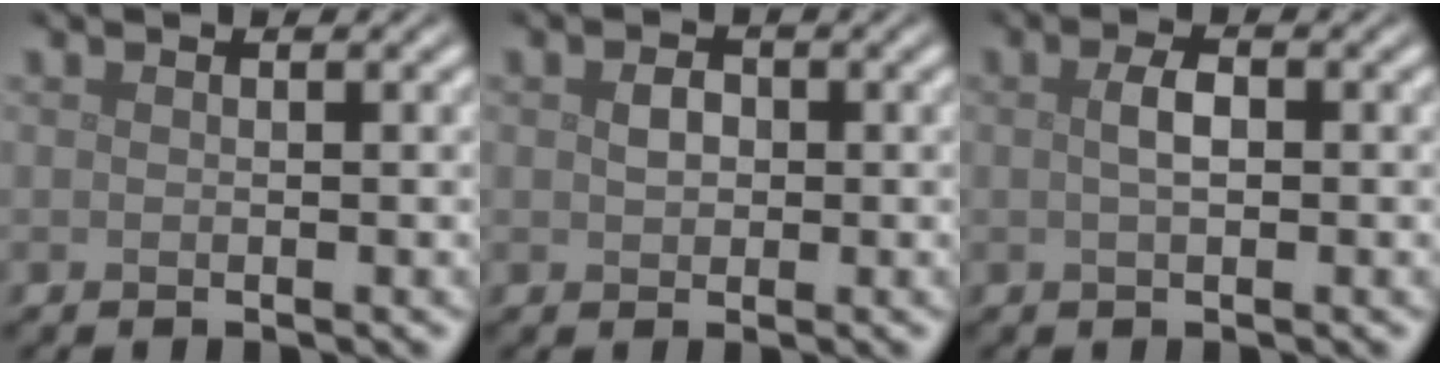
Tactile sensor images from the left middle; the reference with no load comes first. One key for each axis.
{"total": 1.4, "fx": 0.1, "fy": 1.2, "fz": 0.8, "tx": -0.017, "ty": 0.002, "tz": 0.000}
{"total": 1.9, "fx": 0.1, "fy": 0.8, "fz": 1.7, "tx": -0.035, "ty": 0.004, "tz": 0.000}